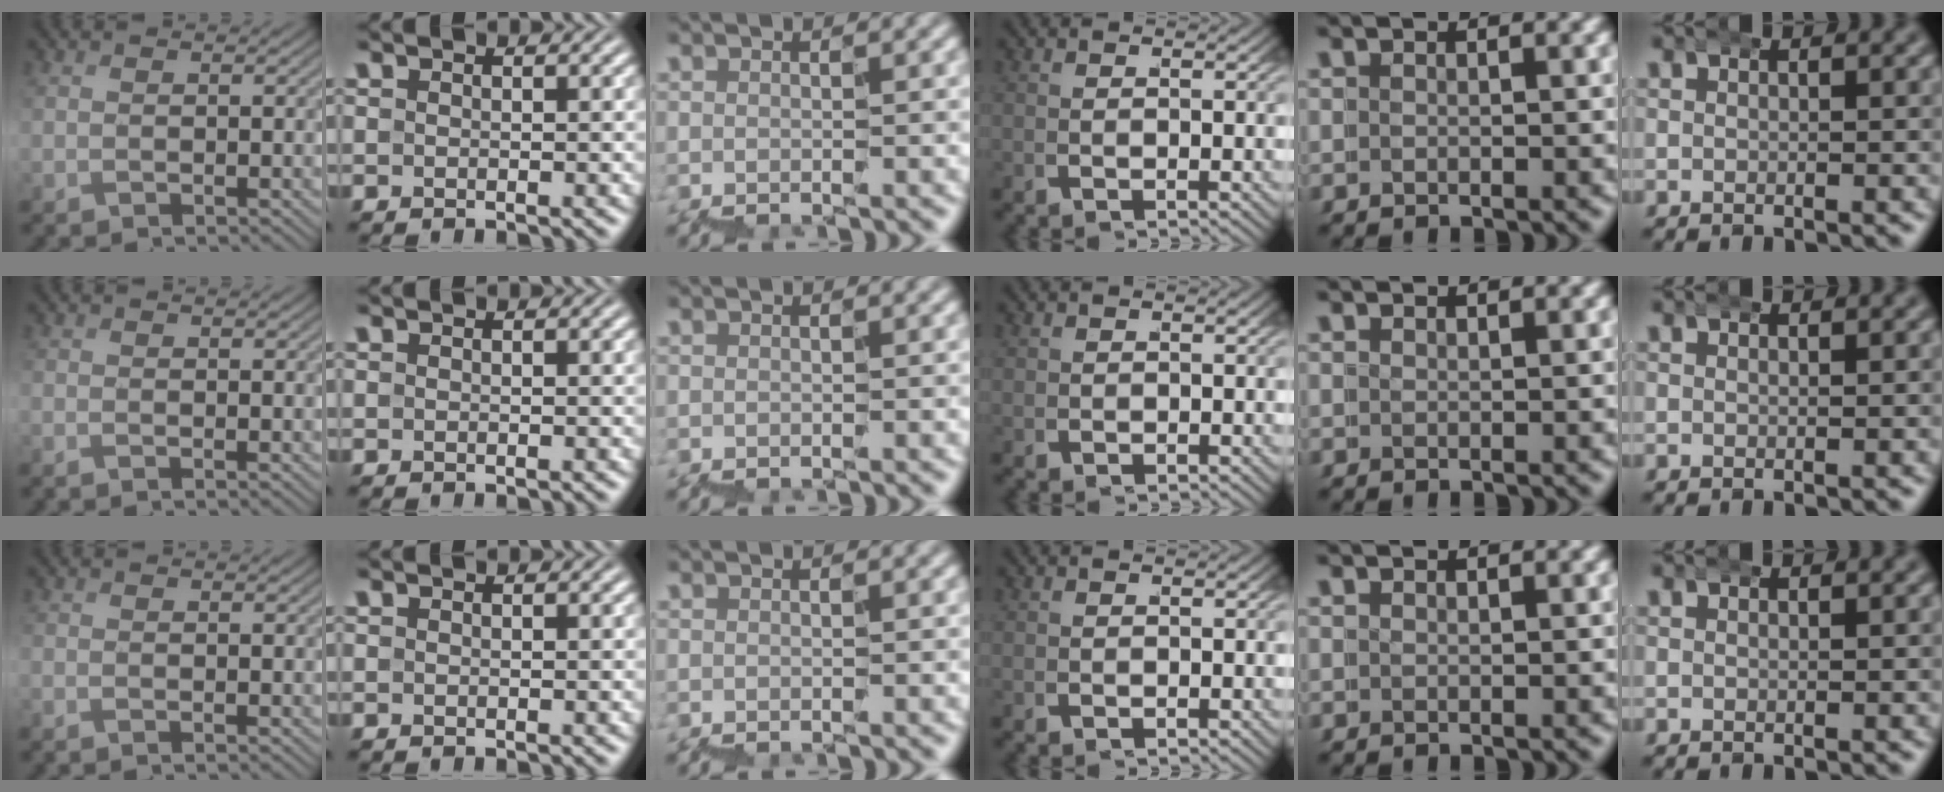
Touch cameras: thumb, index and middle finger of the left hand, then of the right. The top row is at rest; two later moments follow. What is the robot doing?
{"motion": "wrap", "object": "belt"}